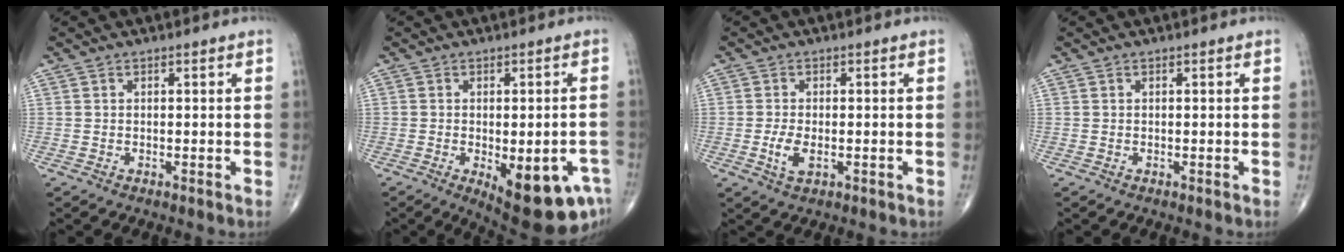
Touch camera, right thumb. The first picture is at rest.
{"total": 14.9, "force": [-6.2, 5.6, 12.4], "torque": [-0.112, 0.008, -0.065]}
{"total": 3.5, "force": [-0.9, 1.6, 3.0], "torque": [-0.063, -0.007, -0.017]}
{"total": 0.0}